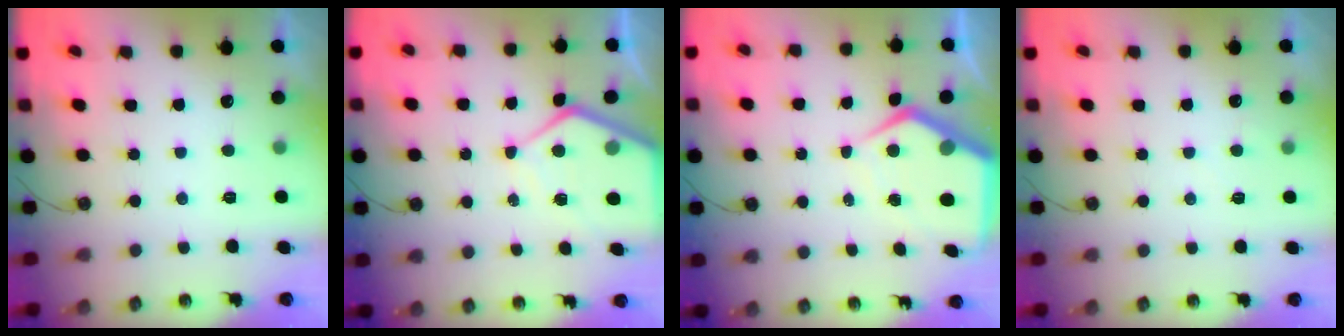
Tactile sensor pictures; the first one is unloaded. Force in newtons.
{"total": 9.4, "press": 9.4, "slide": 0.8}
{"total": 9.3, "press": 9.3, "slide": 1.0}
{"total": 1.9, "press": 1.9, "slide": 0.3}